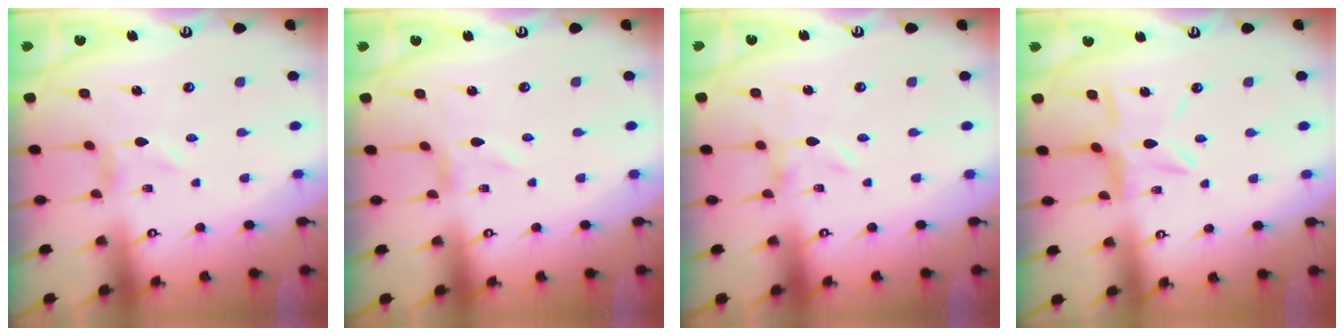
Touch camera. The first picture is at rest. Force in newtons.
{"total": 0.0}
{"total": 0.0}
{"total": 9.2, "press": 9.2, "slide": 0.8}